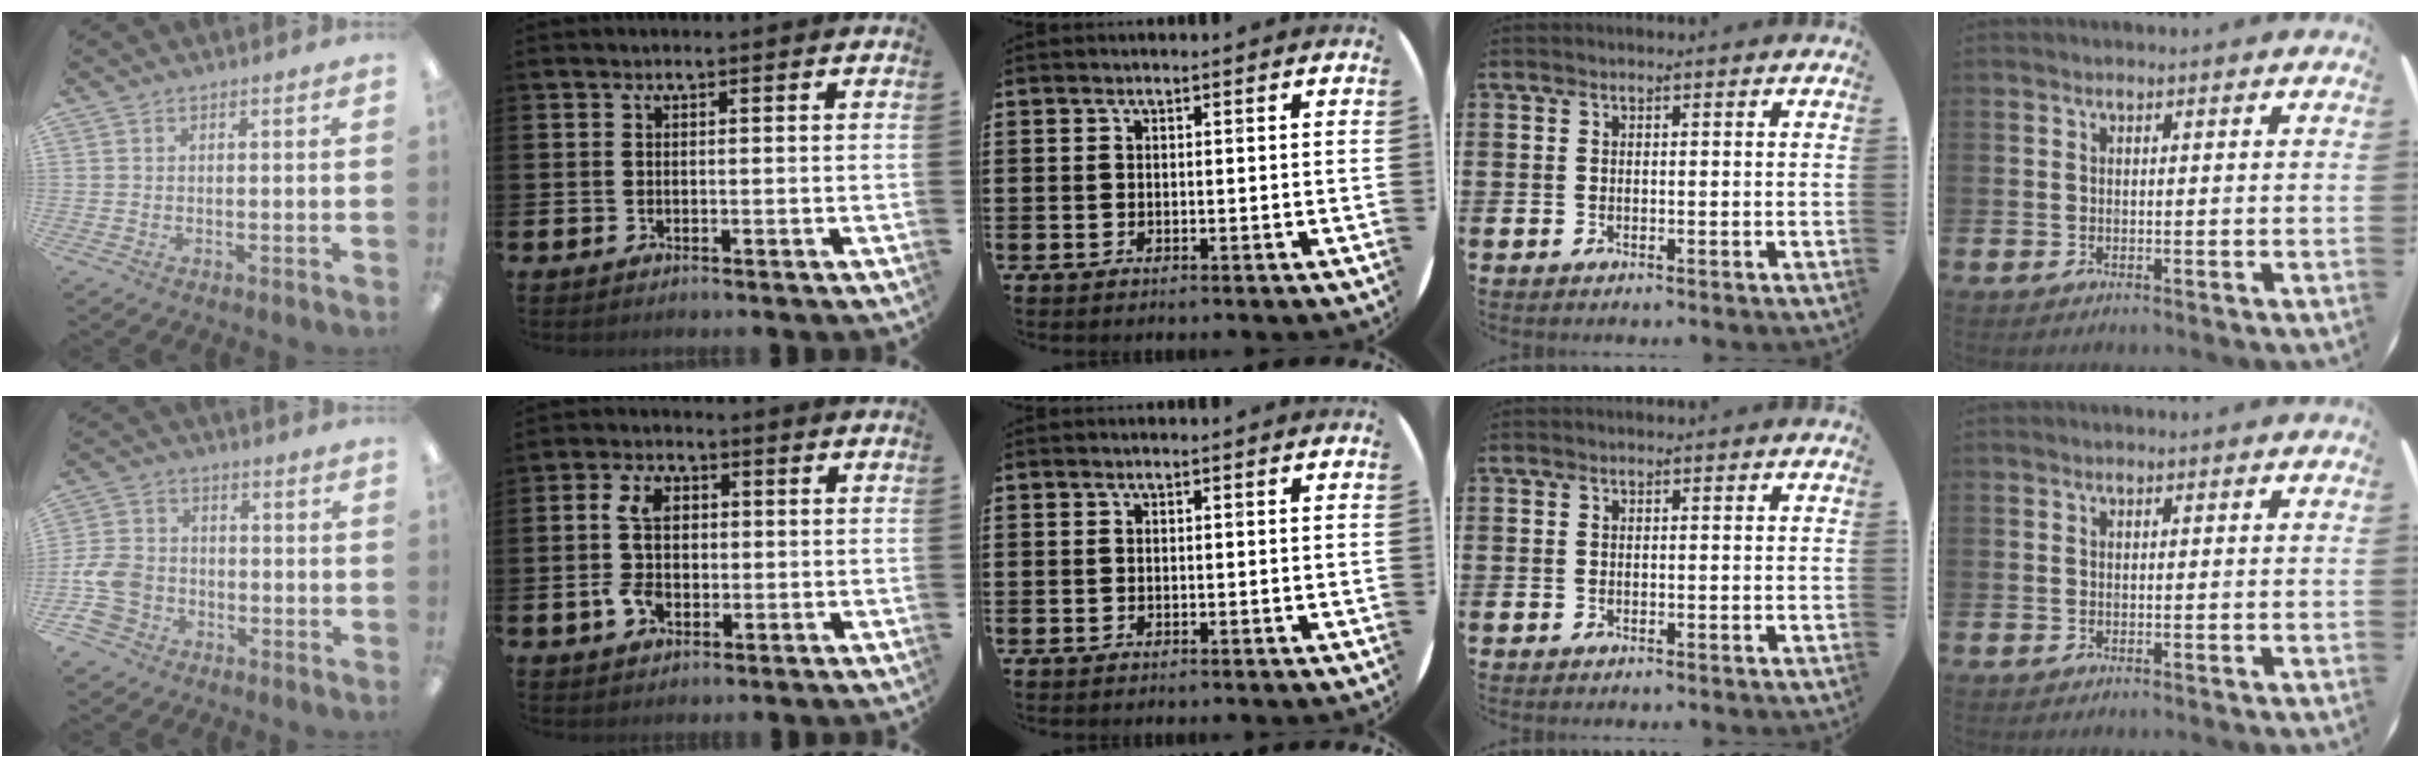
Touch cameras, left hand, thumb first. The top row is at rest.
{"thumb": {"total": 10.1, "force": [-4.2, 8.1, 4.4], "torque": [-0.115, 0.035, -0.076]}, "index": {"total": 7.2, "force": [0.3, 4.7, 5.5], "torque": [-0.117, 0.012, 0.001]}}